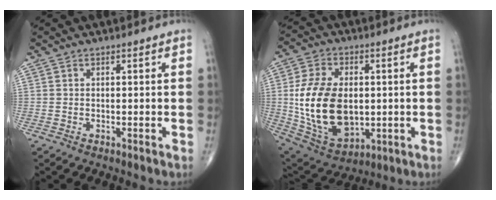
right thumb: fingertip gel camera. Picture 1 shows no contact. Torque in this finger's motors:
{"motor_torque": [-0.09, 1.81, 1.84, 0.09, 0.63]}